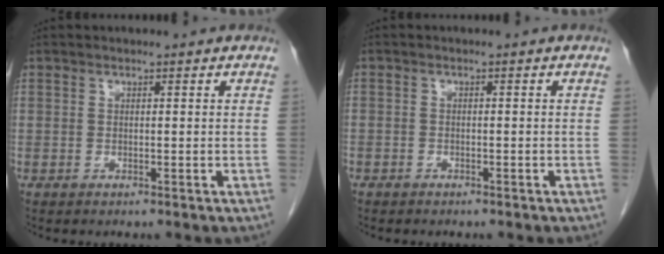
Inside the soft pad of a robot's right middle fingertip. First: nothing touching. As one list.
[{"total": 1.3, "force": [-1.0, 0.8, 0.2], "torque": [-0.009, 0.003, -0.017]}]